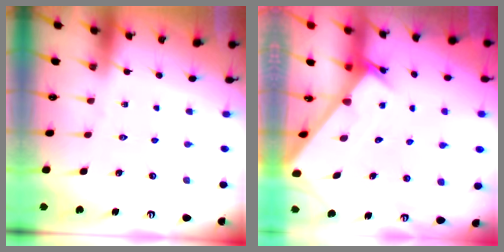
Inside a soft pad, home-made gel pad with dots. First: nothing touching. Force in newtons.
{"total": 2.4, "press": 2.4, "slide": 0.2}